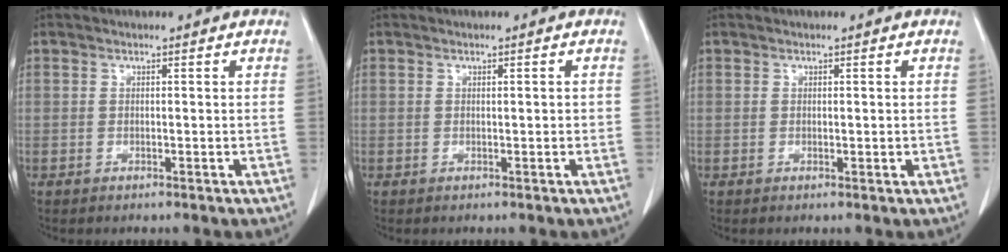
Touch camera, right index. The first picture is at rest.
{"total": 0.8, "force": [0.0, 0.2, 0.8], "torque": [-0.009, 0.001, 0.001]}
{"total": 0.9, "force": [0.0, 0.4, 0.8], "torque": [-0.014, -0.003, 0.006]}